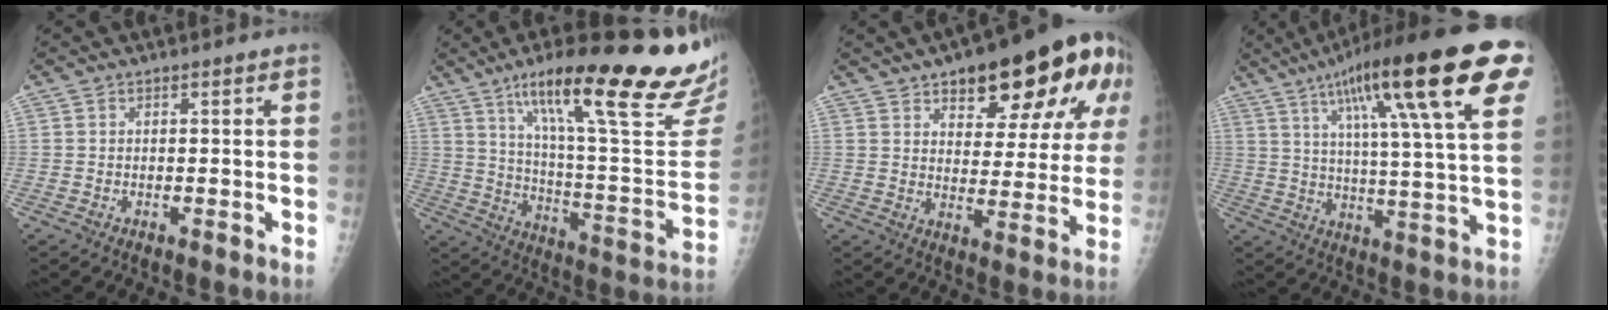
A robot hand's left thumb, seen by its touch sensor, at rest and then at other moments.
{"total": 30.6, "force": [21.0, 4.2, 21.9], "torque": [-0.293, -0.094, 0.312]}
{"total": 21.0, "force": [11.1, 8.9, 15.5], "torque": [-0.163, -0.020, 0.150]}
{"total": 26.5, "force": [12.7, 4.6, 22.8], "torque": [-0.344, -0.007, 0.187]}